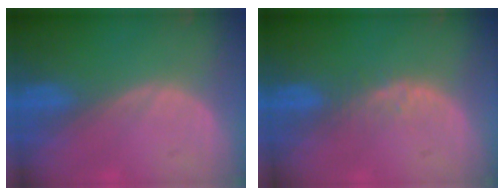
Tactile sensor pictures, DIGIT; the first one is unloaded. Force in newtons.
{"total": 2.5, "press": 2.4, "slide": 0.2}